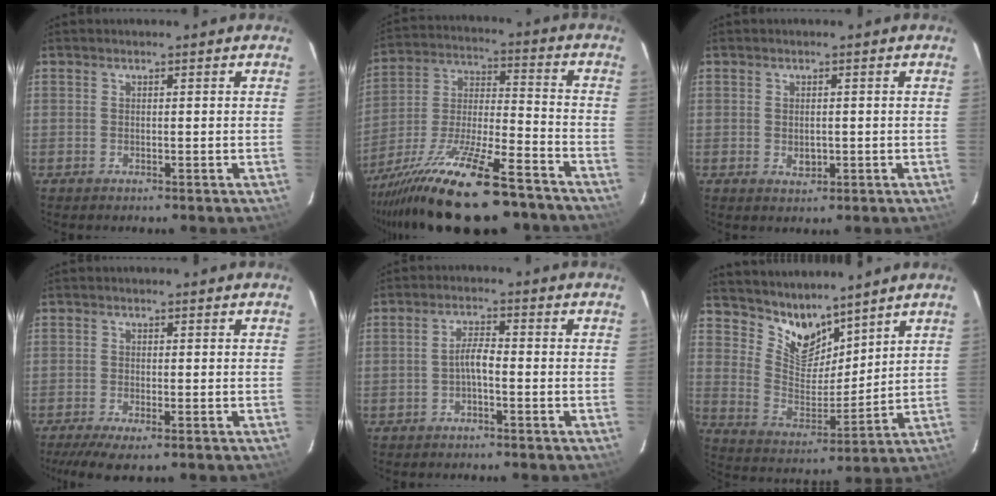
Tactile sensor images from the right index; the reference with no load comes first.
{"total": 25.3, "force": [-19.4, 5.5, 15.3], "torque": [-0.291, -0.043, -0.310]}
{"total": 2.4, "force": [-0.3, 1.8, 1.7], "torque": [-0.027, -0.001, -0.001]}
{"total": 5.5, "force": [-3.6, 1.1, 3.9], "torque": [-0.089, -0.020, -0.062]}
{"total": 2.9, "force": [-1.3, 0.7, 2.5], "torque": [-0.051, 0.009, -0.025]}
{"total": 10.0, "force": [8.7, 4.2, 2.8], "torque": [-0.054, -0.006, 0.172]}